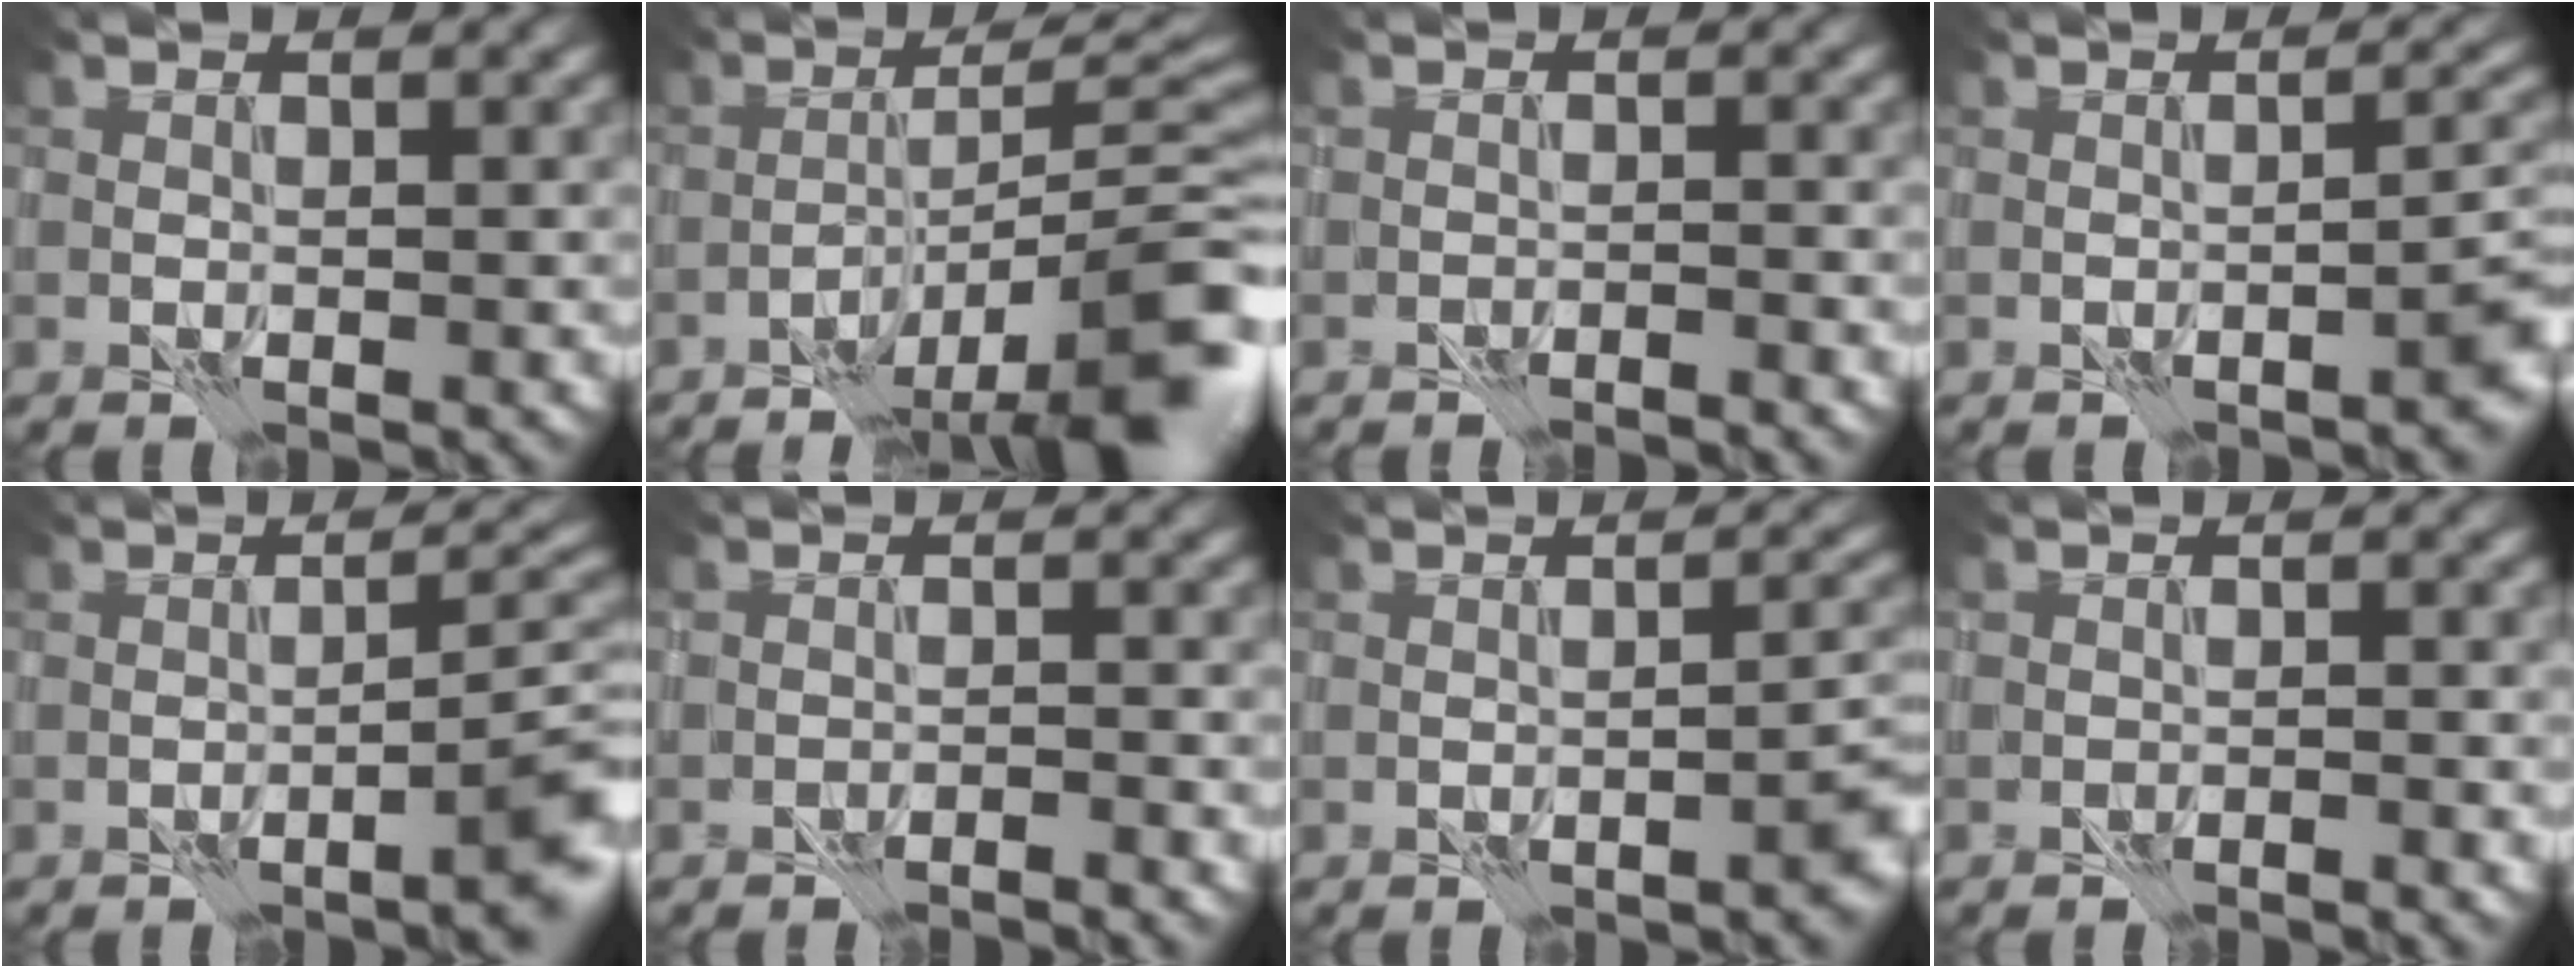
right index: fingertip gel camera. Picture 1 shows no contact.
{"total": 10.8, "force": [-6.7, 2.0, 8.3], "torque": [-0.116, 0.011, -0.110]}
{"total": 1.5, "force": [-1.5, -0.2, 0.2], "torque": [0.001, 0.006, -0.026]}
{"total": 2.8, "force": [-1.3, 0.4, 2.4], "torque": [-0.032, 0.008, -0.020]}
{"total": 4.5, "force": [-1.8, 0.5, 4.1], "torque": [-0.048, 0.015, -0.031]}
{"total": 1.9, "force": [-1.8, -0.1, 0.4], "torque": [-0.004, 0.007, -0.031]}
{"total": 2.4, "force": [-1.2, 0.5, 2.1], "torque": [-0.027, 0.004, -0.017]}
{"total": 1.3, "force": [-1.2, -0.2, 0.1], "torque": [0.004, 0.004, -0.022]}